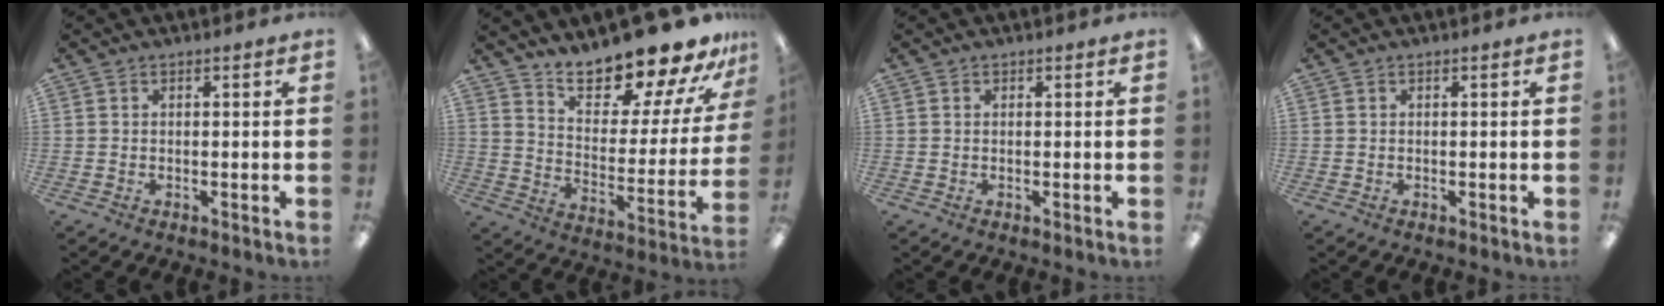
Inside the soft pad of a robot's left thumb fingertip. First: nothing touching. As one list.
[{"total": 18.2, "force": [16.6, 3.9, 6.2], "torque": [-0.095, -0.137, 0.281]}, {"total": 0.0}, {"total": 0.0}]